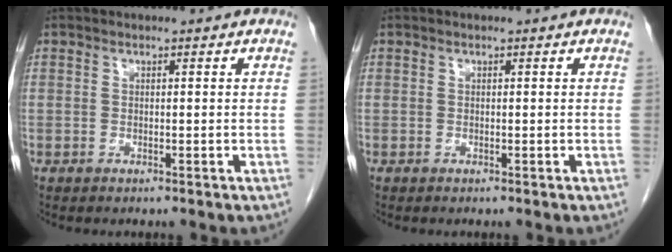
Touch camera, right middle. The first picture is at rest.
{"total": 0.0}